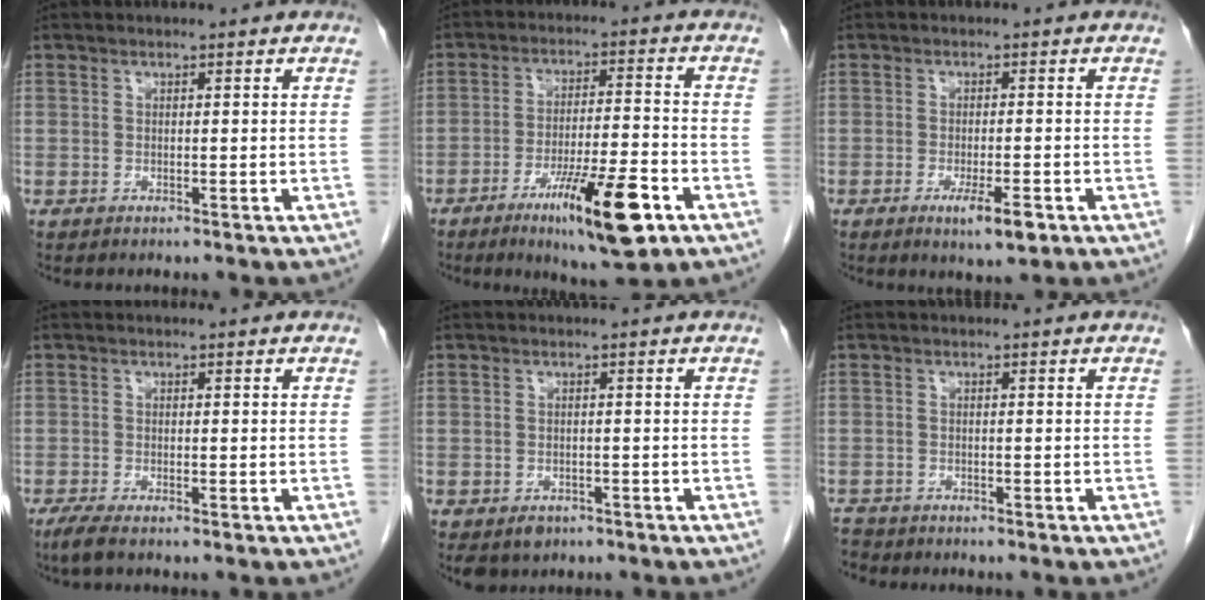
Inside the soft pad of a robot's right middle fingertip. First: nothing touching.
{"total": 12.9, "force": [-6.7, 1.4, 10.9], "torque": [-0.178, -0.018, -0.105]}
{"total": 4.6, "force": [-2.3, 0.8, 3.9], "torque": [-0.064, -0.006, -0.033]}
{"total": 2.1, "force": [-1.5, 0.3, 1.5], "torque": [-0.038, -0.008, -0.031]}
{"total": 3.4, "force": [-2.1, 2.4, 1.1], "torque": [-0.016, -0.001, -0.027]}
{"total": 2.0, "force": [-1.9, 0.6, -0.3], "torque": [0.003, -0.006, -0.036]}